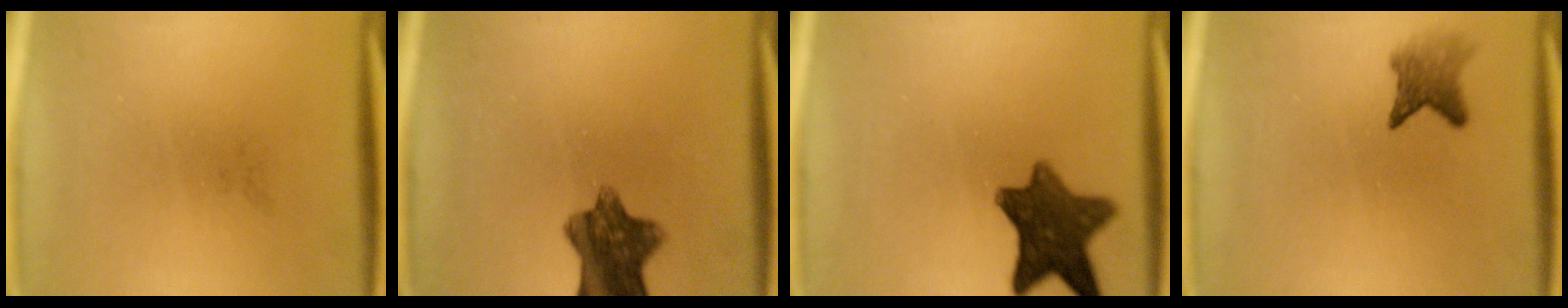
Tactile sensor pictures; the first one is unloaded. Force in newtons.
{"total": 8.9}
{"total": 10.1}
{"total": 3.1}